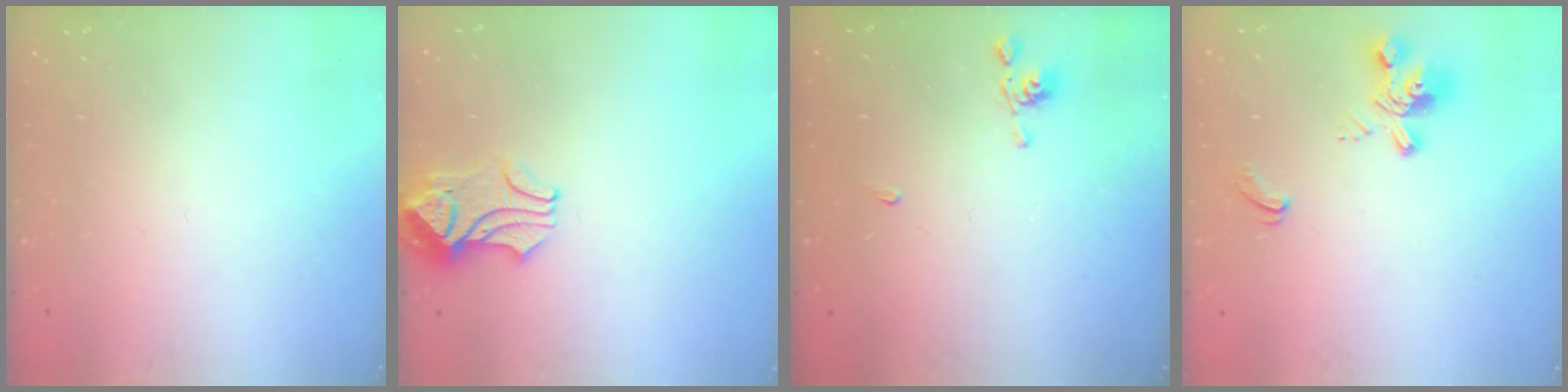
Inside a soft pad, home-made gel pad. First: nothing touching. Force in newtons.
{"total": 2.1, "press": 2.0, "slide": 0.7}
{"total": 3.1, "press": 3.1, "slide": 0.4}
{"total": 3.2, "press": 2.9, "slide": 1.4}